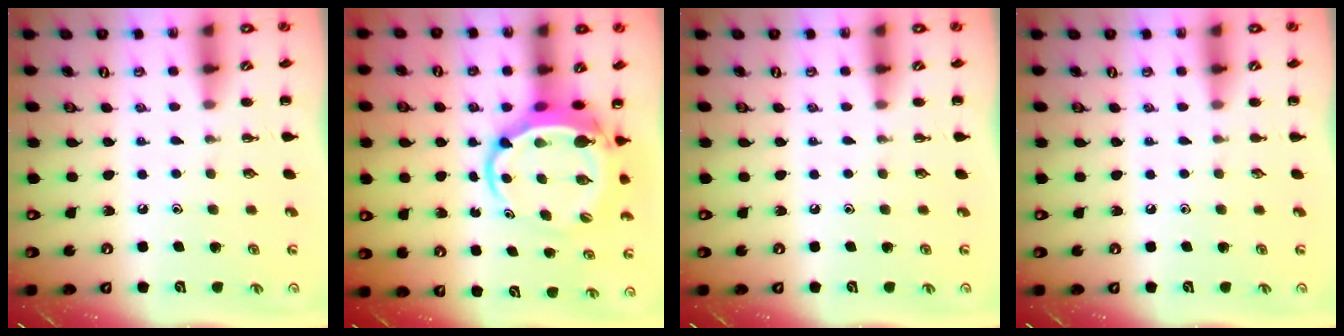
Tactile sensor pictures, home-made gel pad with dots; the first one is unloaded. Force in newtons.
{"total": 7.5, "press": 7.4, "slide": 1.7}
{"total": 0.0}
{"total": 0.0}